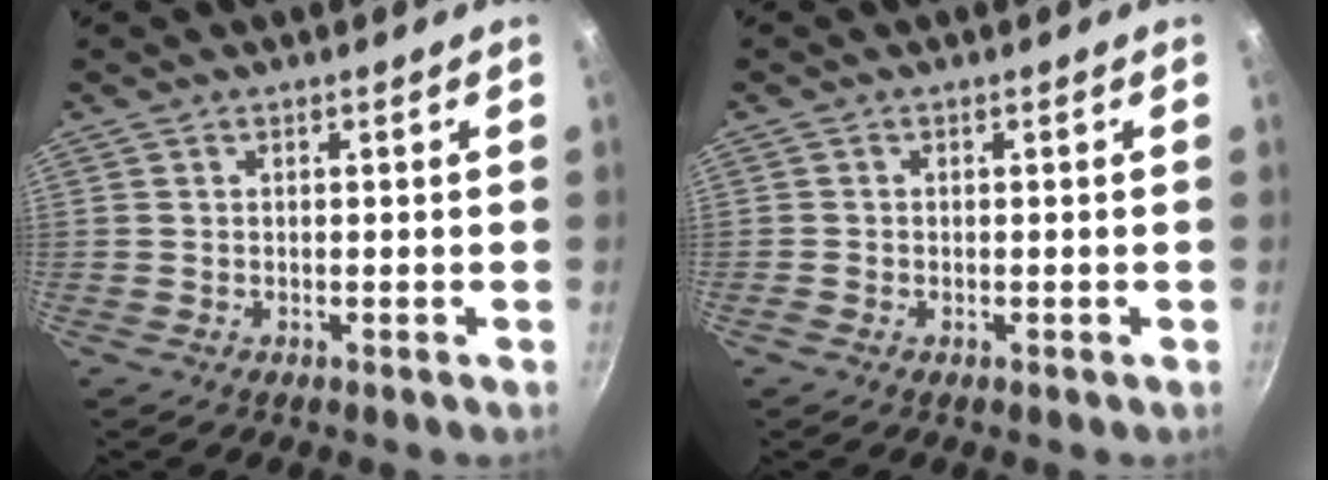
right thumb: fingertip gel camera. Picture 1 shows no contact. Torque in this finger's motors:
{"motor_torque": [-0.25, -0.48, 0.25, -0.06, -0.03]}